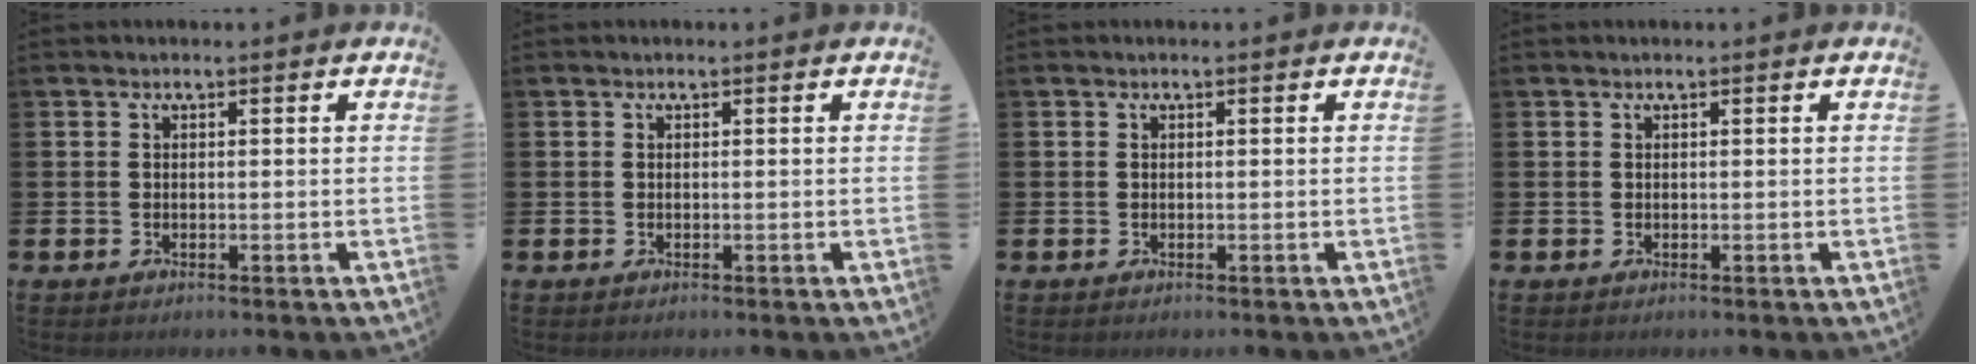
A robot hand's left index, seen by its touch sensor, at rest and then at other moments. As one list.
[{"total": 0.0}, {"total": 0.0}, {"total": 0.0}]